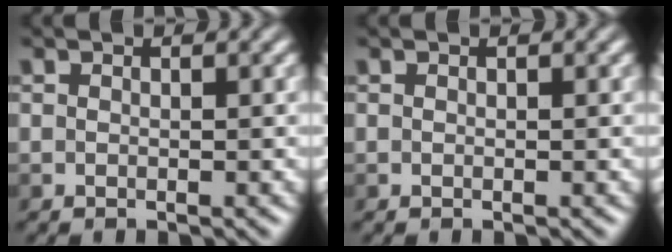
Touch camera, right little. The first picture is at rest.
{"total": 0.0}